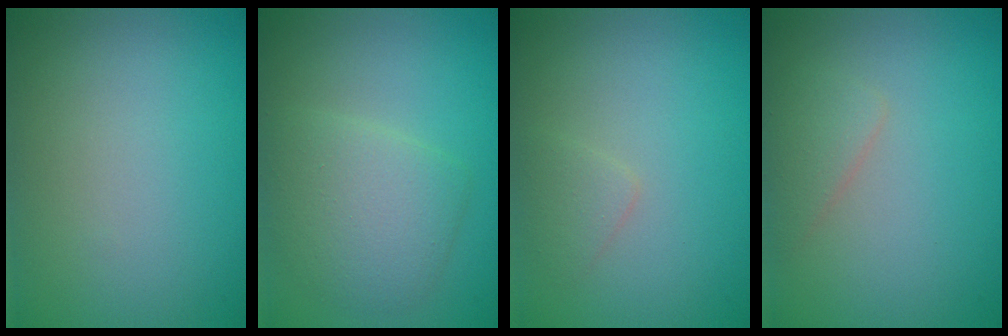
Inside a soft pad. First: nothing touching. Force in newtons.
{"total": 4.1, "press": 4.1, "slide": 0.1}
{"total": 1.2, "press": 1.2, "slide": 0.0}
{"total": 1.7, "press": 1.7, "slide": 0.1}